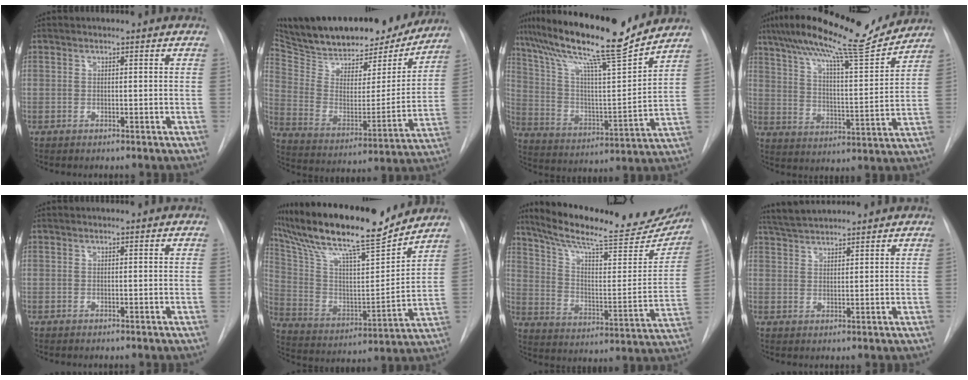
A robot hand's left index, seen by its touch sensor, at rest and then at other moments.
{"total": 28.0, "force": [24.3, 8.7, 10.8], "torque": [-0.207, -0.014, 0.353]}
{"total": 20.6, "force": [17.0, 0.3, 11.7], "torque": [-0.207, -0.006, 0.284]}
{"total": 18.7, "force": [16.0, 1.8, 9.4], "torque": [-0.167, 0.005, 0.247]}
{"total": 0.0}
{"total": 22.9, "force": [19.0, 2.5, 12.5], "torque": [-0.241, 0.007, 0.321]}
{"total": 27.7, "force": [23.5, 5.4, 13.6], "torque": [-0.210, -0.043, 0.319]}
{"total": 5.9, "force": [5.6, 0.4, 1.8], "torque": [-0.038, 0.031, 0.106]}